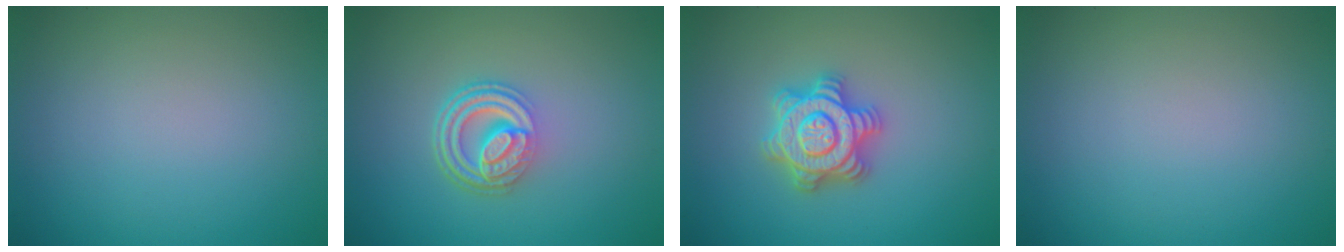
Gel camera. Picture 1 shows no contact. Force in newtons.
{"total": 4.9, "press": 3.4, "slide": 3.5}
{"total": 4.7, "press": 4.7, "slide": 0.6}
{"total": 0.0}